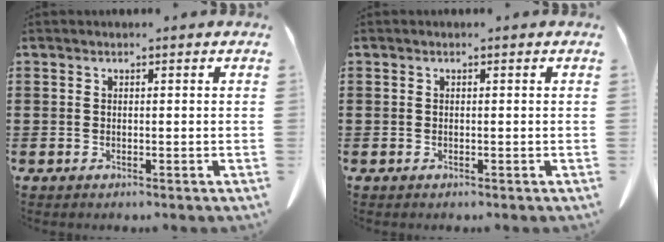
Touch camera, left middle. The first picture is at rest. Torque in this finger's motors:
{"motor_torque": [0.23, -0.24, 0.01, 0.01]}